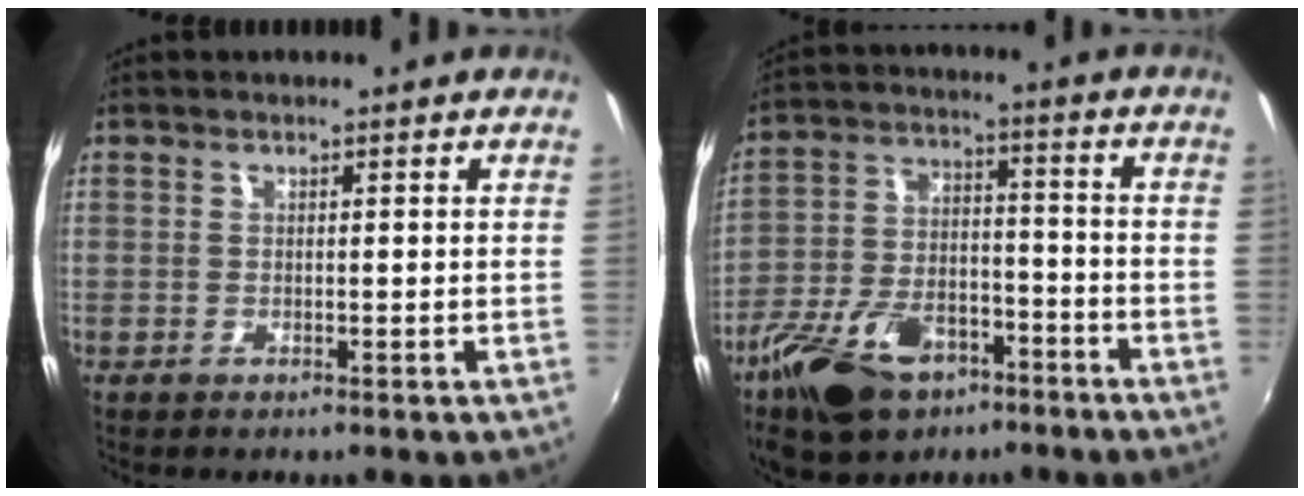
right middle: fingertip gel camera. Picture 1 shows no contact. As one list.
[{"total": 16.3, "force": [-10.1, 9.0, 9.2], "torque": [-0.199, -0.005, -0.171]}]